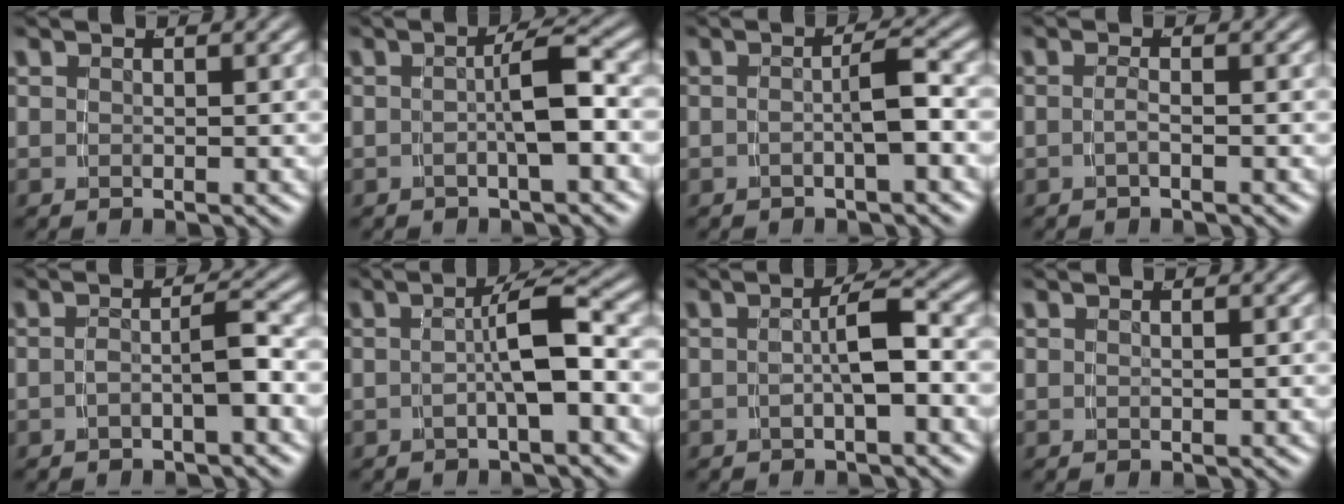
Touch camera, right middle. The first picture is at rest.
{"total": 3.0, "force": [-0.7, -0.3, 2.9], "torque": [-0.036, 0.004, -0.011]}
{"total": 2.3, "force": [-0.9, -0.4, 2.0], "torque": [-0.028, 0.000, -0.012]}
{"total": 1.2, "force": [-0.9, -0.5, 0.6], "torque": [-0.014, -0.004, -0.014]}
{"total": 2.2, "force": [-1.2, -0.3, 1.9], "torque": [-0.025, 0.000, -0.018]}
{"total": 3.5, "force": [-1.0, -0.1, 3.3], "torque": [-0.045, 0.006, -0.015]}
{"total": 2.6, "force": [-0.9, -0.1, 2.5], "torque": [-0.031, 0.003, -0.012]}
{"total": 0.0}